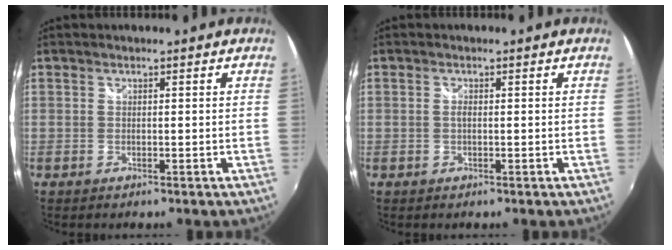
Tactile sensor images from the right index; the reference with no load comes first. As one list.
[{"total": 0.9, "force": [-0.1, 0.2, 0.8], "torque": [-0.017, 0.001, -0.004]}]